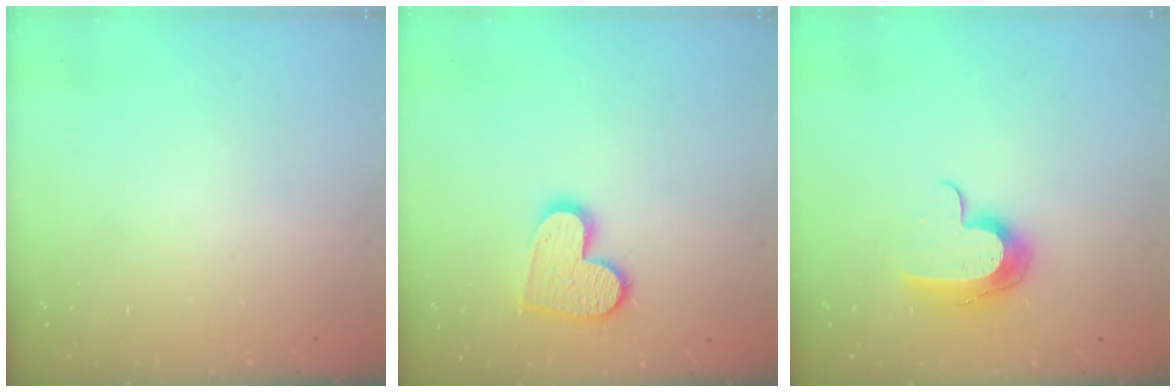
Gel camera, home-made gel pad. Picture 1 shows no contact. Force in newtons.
{"total": 12.7, "press": 12.6, "slide": 1.0}
{"total": 11.3, "press": 11.2, "slide": 0.7}